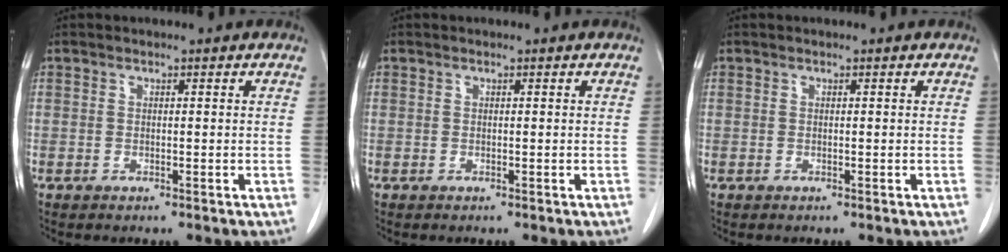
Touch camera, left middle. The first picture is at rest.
{"total": 0.0}
{"total": 0.0}